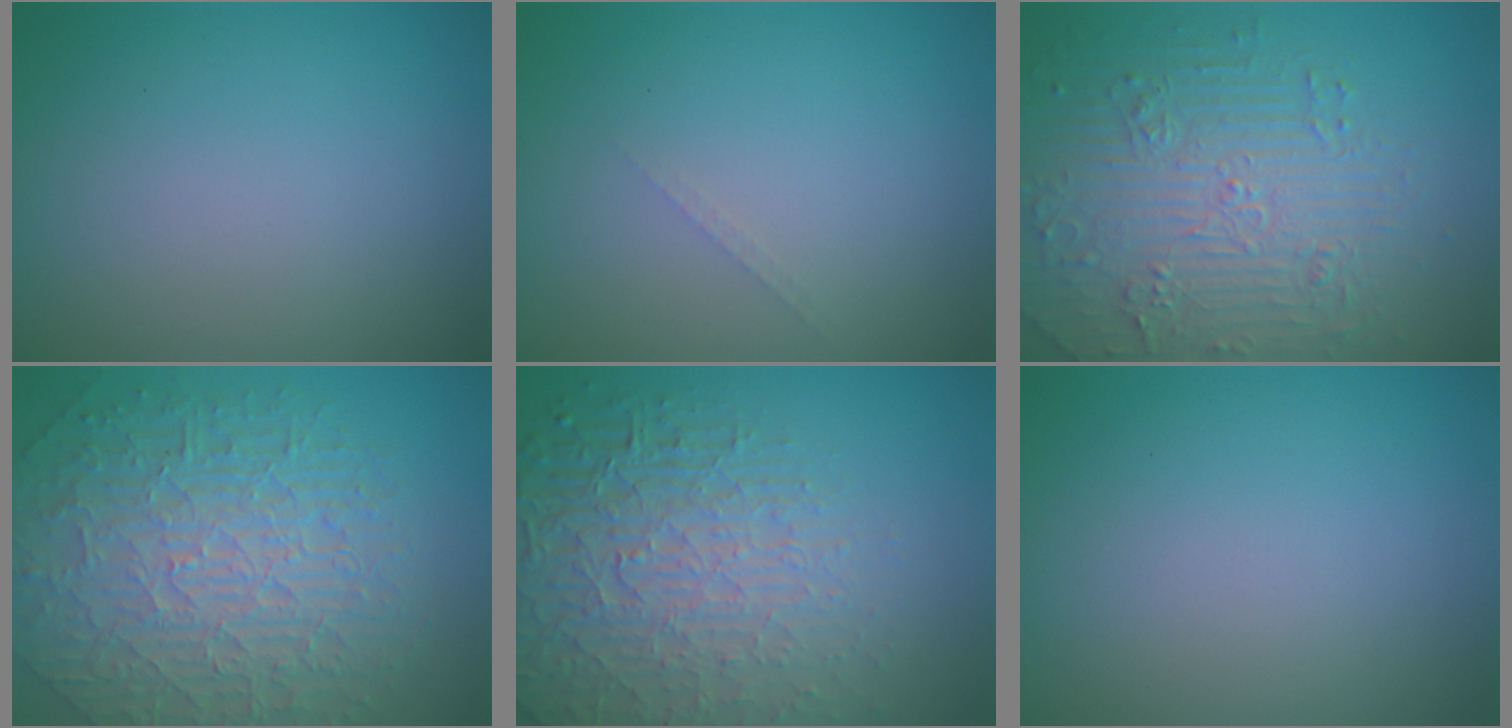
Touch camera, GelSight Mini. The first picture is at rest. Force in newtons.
{"total": 0.6, "press": 0.6, "slide": 0.1}
{"total": 4.7, "press": 4.6, "slide": 0.8}
{"total": 9.8, "press": 6.8, "slide": 7.0}
{"total": 8.2, "press": 5.7, "slide": 5.9}
{"total": 0.0}